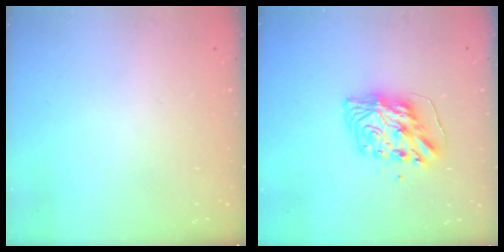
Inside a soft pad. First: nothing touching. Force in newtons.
{"total": 9.9, "press": 9.9, "slide": 0.8}